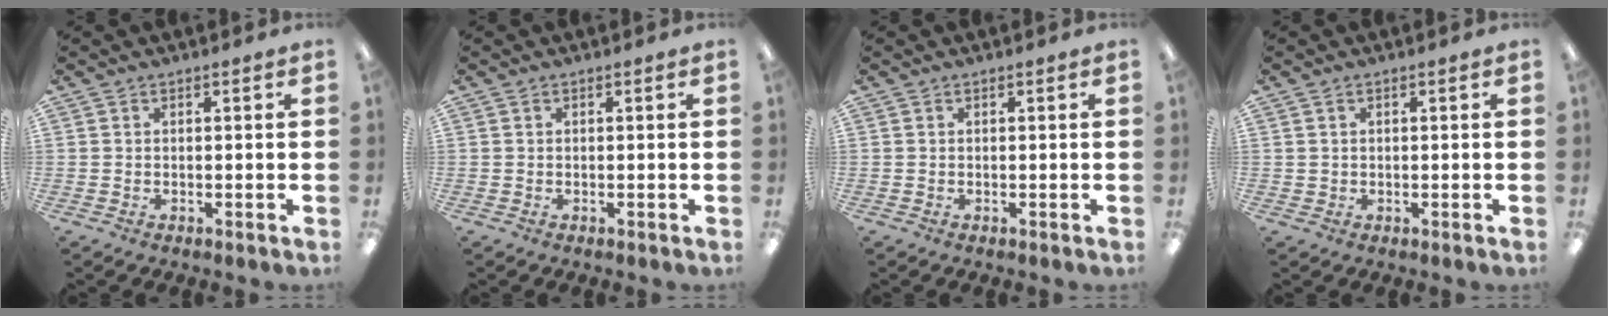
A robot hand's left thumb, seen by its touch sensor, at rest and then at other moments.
{"total": 0.0}
{"total": 0.0}
{"total": 1.0, "force": [0.4, 0.8, 0.3], "torque": [-0.006, 0.004, 0.007]}